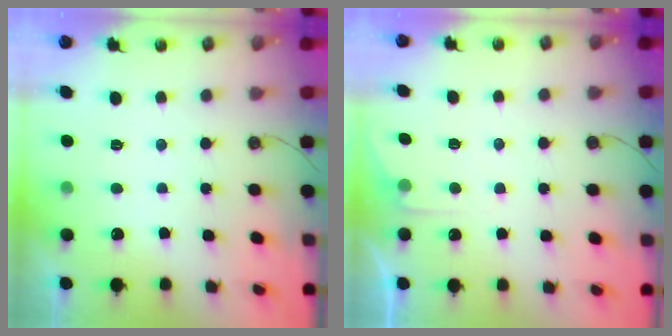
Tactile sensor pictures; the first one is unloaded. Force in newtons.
{"total": 4.1, "press": 4.0, "slide": 0.6}